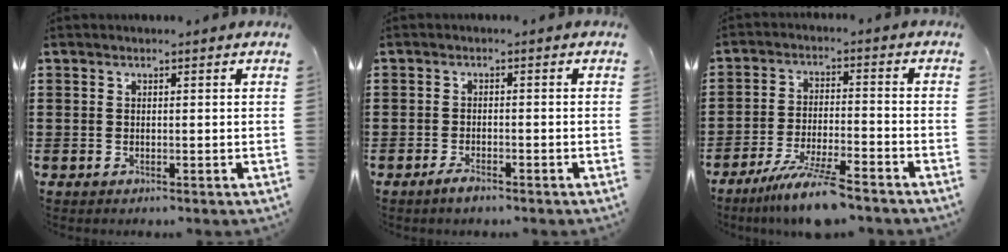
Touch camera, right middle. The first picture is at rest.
{"total": 1.8, "force": [-1.4, 0.5, 0.9], "torque": [-0.025, -0.008, -0.029]}
{"total": 8.4, "force": [-7.0, 0.4, 4.5], "torque": [-0.088, -0.009, -0.133]}